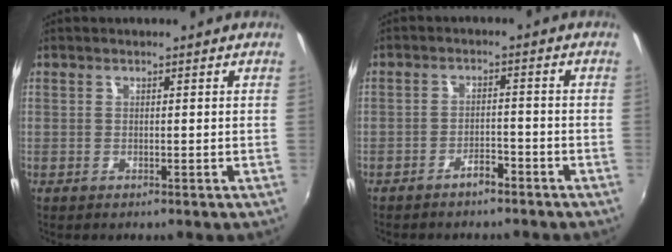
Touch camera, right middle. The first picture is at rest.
{"total": 3.1, "force": [-2.7, 1.0, 1.3], "torque": [-0.034, 0.005, -0.038]}